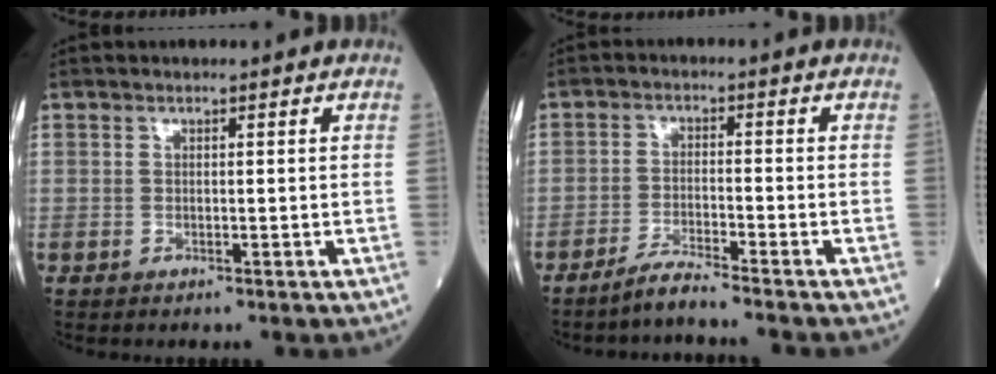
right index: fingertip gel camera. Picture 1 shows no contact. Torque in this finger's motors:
{"motor_torque": [-0.37, -0.02, -0.04, -0.03]}